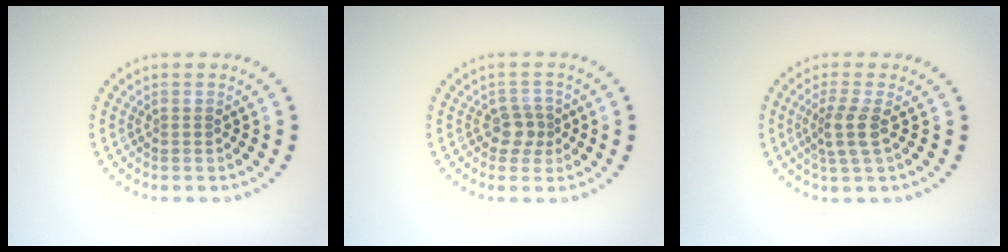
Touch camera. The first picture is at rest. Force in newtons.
{"total": 2.1, "press": 1.7, "slide": 1.1}
{"total": 2.4, "press": 1.9, "slide": 1.5}